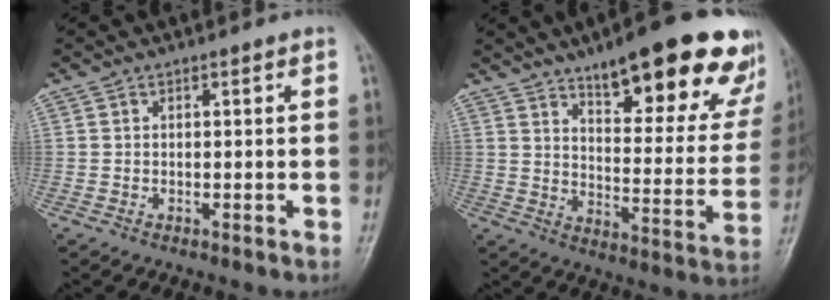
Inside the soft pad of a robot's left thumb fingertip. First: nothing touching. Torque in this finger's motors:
{"motor_torque": [1.42, 1.41, 1.60, -1.17, 0.13]}